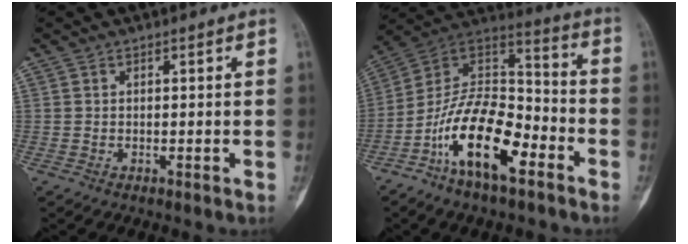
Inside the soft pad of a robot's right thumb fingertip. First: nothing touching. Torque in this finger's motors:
{"motor_torque": [0.36, 0.62, 1.63, -1.14, 0.25]}